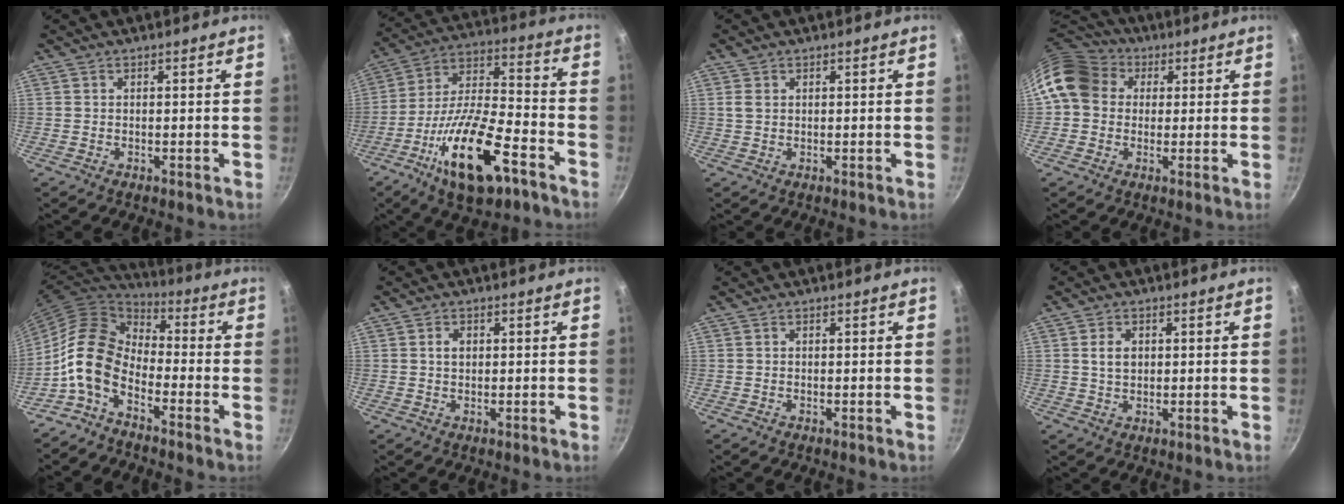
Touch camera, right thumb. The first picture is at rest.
{"total": 20.5, "force": [-10.2, 7.6, 16.0], "torque": [-0.275, 0.041, -0.183]}
{"total": 1.7, "force": [0.6, 1.2, 1.0], "torque": [-0.018, 0.003, 0.014]}
{"total": 12.6, "force": [2.9, 10.5, 6.2], "torque": [-0.091, 0.026, 0.036]}
{"total": 13.1, "force": [-5.1, 8.2, 8.8], "torque": [-0.149, 0.057, -0.124]}
{"total": 2.0, "force": [0.4, 1.5, 1.3], "torque": [-0.016, 0.003, 0.007]}
{"total": 0.0}
{"total": 3.6, "force": [0.7, 2.6, 2.4], "torque": [-0.031, -0.001, 0.015]}